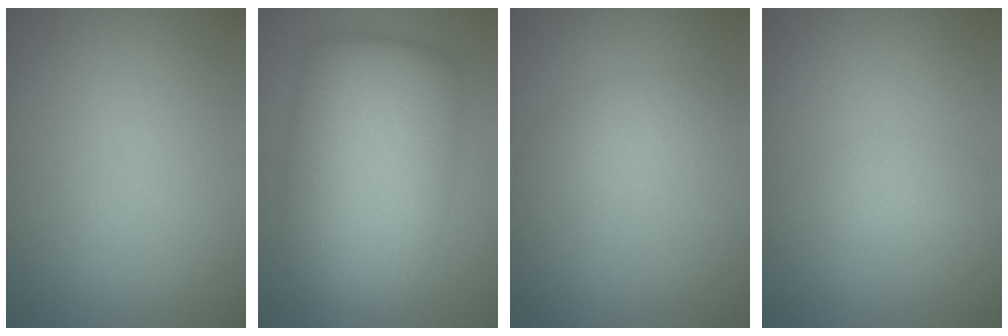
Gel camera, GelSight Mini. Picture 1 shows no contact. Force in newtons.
{"total": 11.2, "press": 11.2, "slide": 0.1}
{"total": 1.7, "press": 1.7, "slide": 0.0}
{"total": 1.1, "press": 1.1, "slide": 0.0}